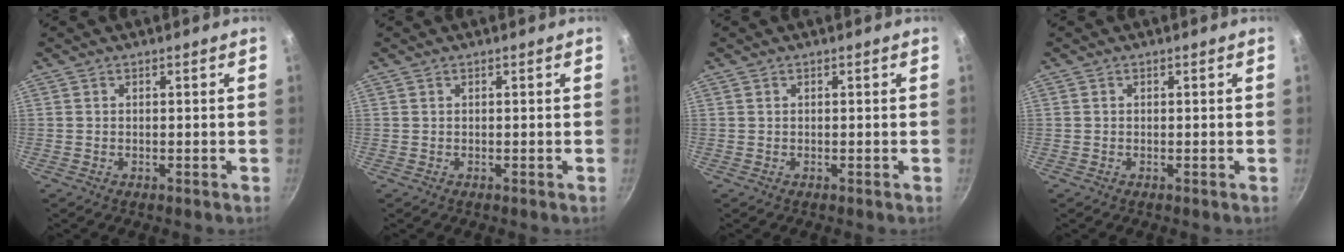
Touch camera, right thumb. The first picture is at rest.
{"total": 0.0}
{"total": 0.0}
{"total": 0.0}